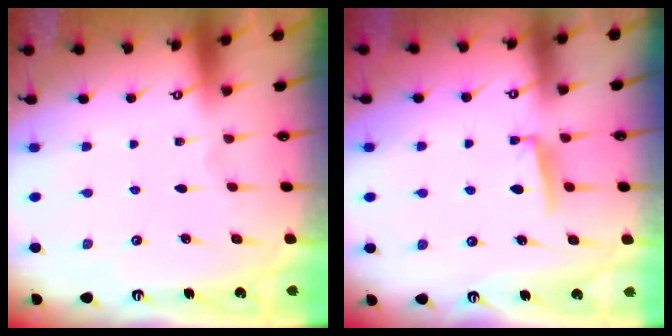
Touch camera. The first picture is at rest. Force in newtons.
{"total": 4.6, "press": 4.5, "slide": 0.6}